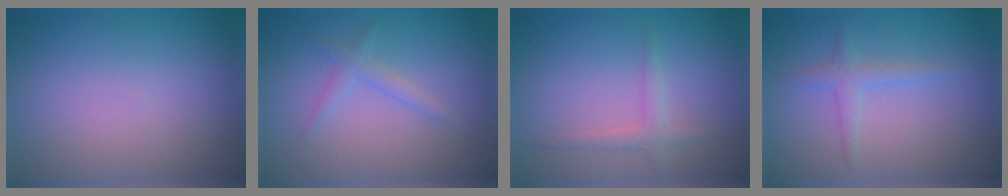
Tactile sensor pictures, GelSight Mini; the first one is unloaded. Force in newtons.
{"total": 1.3, "press": 1.3, "slide": 0.0}
{"total": 1.5, "press": 1.5, "slide": 0.0}
{"total": 1.6, "press": 1.6, "slide": 0.1}